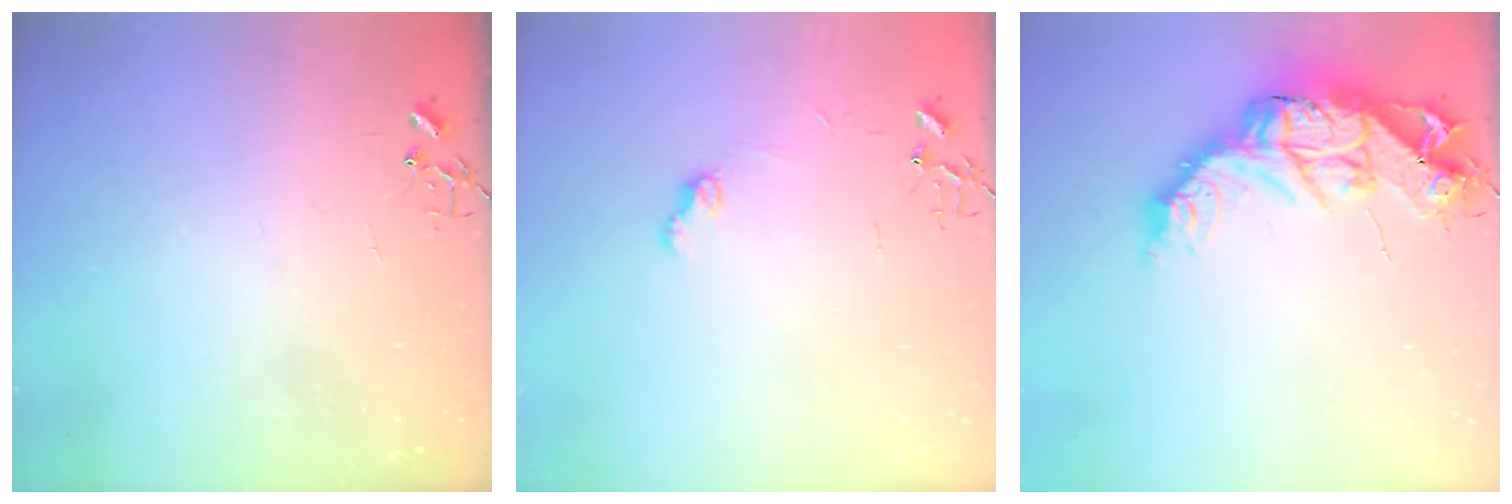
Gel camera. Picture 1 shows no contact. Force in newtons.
{"total": 6.9, "press": 6.9, "slide": 0.7}
{"total": 16.2, "press": 16.2, "slide": 1.5}